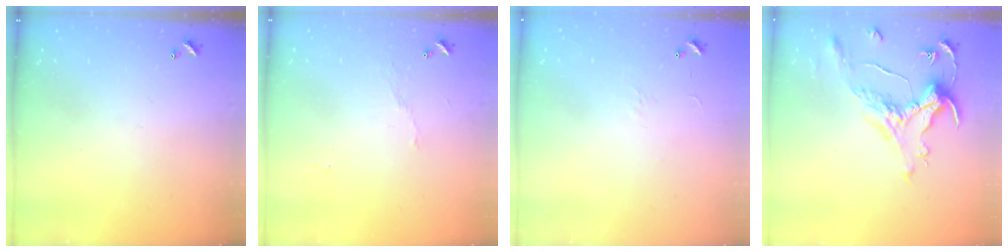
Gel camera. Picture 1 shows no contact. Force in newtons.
{"total": 2.9, "press": 2.8, "slide": 0.6}
{"total": 7.1, "press": 7.1, "slide": 0.8}
{"total": 0.9, "press": 0.2, "slide": 0.9}